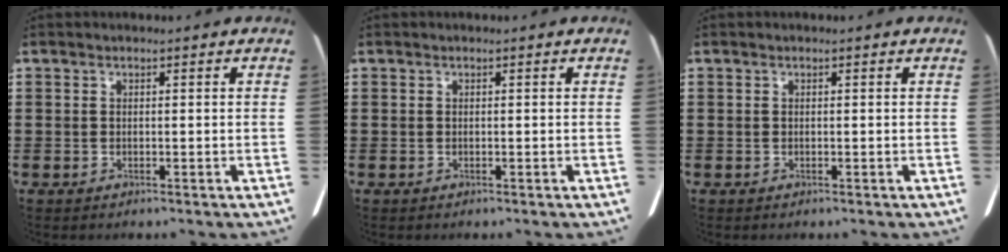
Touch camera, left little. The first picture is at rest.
{"total": 0.0}
{"total": 0.0}